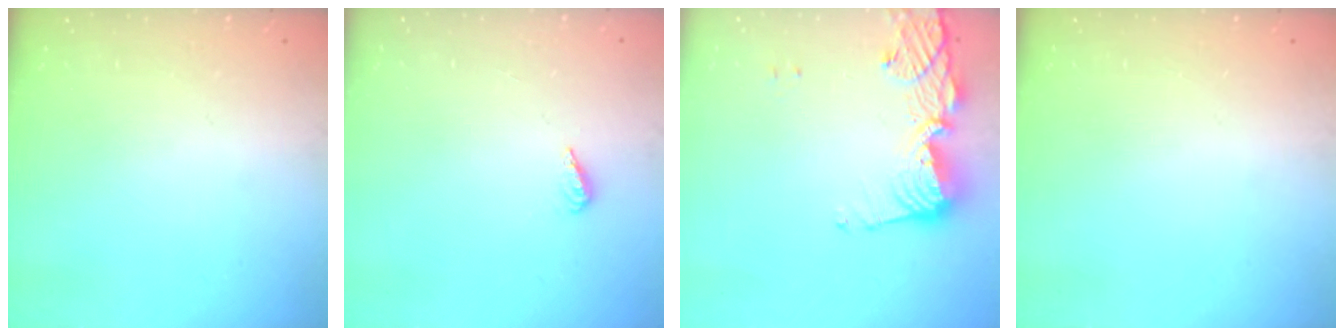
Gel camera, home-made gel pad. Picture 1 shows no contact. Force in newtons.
{"total": 2.3, "press": 2.2, "slide": 0.8}
{"total": 12.7, "press": 12.6, "slide": 1.2}
{"total": 0.0}